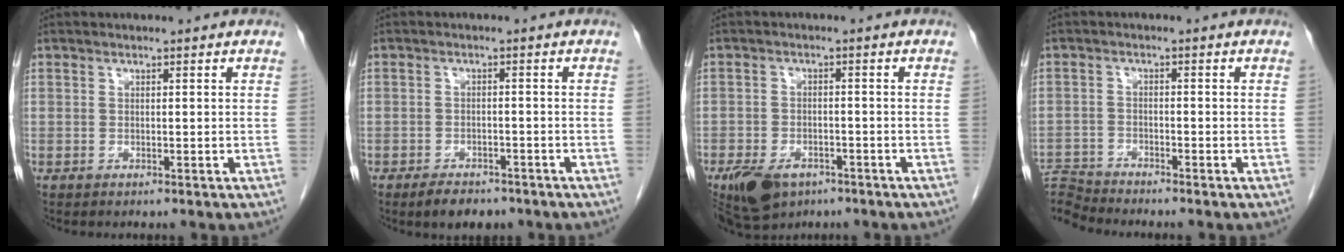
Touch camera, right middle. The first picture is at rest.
{"total": 4.4, "force": [-3.4, 2.1, 2.0], "torque": [-0.035, -0.003, -0.046]}
{"total": 8.0, "force": [-5.0, 4.6, 4.1], "torque": [-0.074, -0.004, -0.077]}
{"total": 5.2, "force": [-5.0, -1.0, -0.8], "torque": [0.009, 0.000, -0.095]}